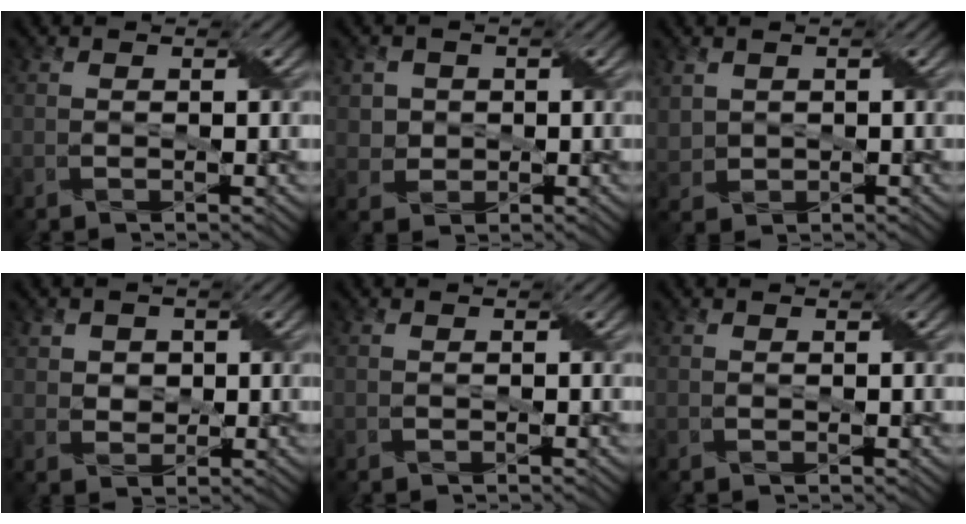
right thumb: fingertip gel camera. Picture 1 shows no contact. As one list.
[{"total": 3.5, "force": [1.1, 3.3, 0.8], "torque": [-0.046, -0.010, 0.030]}, {"total": 2.4, "force": [1.4, 1.9, 0.8], "torque": [-0.033, -0.002, 0.032]}, {"total": 2.9, "force": [1.2, 2.4, 1.0], "torque": [-0.036, -0.002, 0.024]}, {"total": 0.0}, {"total": 0.0}]